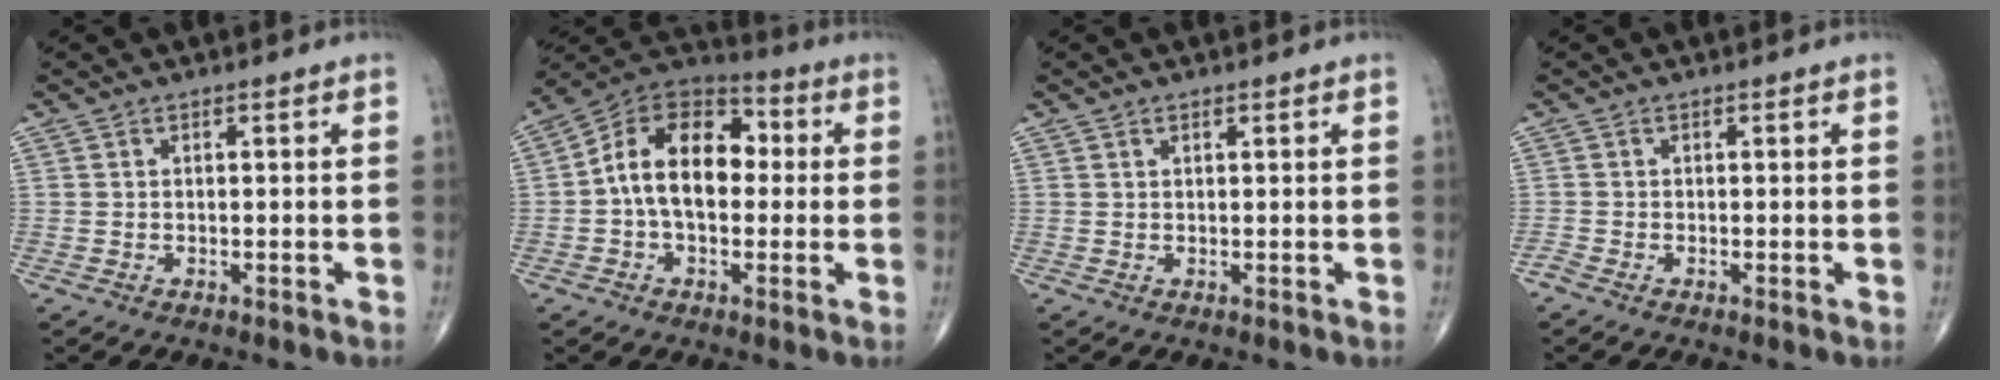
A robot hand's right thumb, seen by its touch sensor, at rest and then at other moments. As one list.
[{"total": 15.3, "force": [0.4, 9.9, 11.7], "torque": [-0.171, 0.039, -0.008]}, {"total": 0.7, "force": [0.5, 0.4, 0.3], "torque": [-0.004, -0.003, 0.007]}, {"total": 1.2, "force": [-0.6, 0.4, 1.0], "torque": [-0.025, -0.006, -0.021]}]